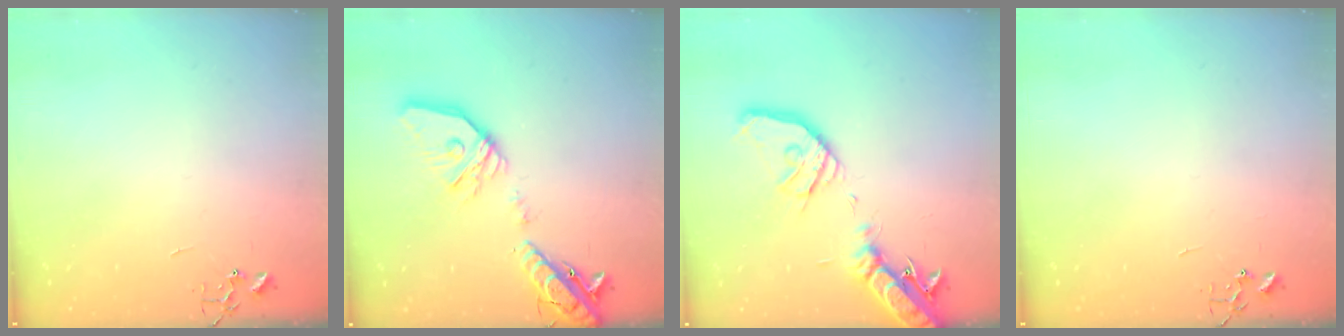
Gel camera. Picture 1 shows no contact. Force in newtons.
{"total": 21.4, "press": 21.2, "slide": 3.5}
{"total": 20.7, "press": 20.4, "slide": 3.6}
{"total": 0.0}